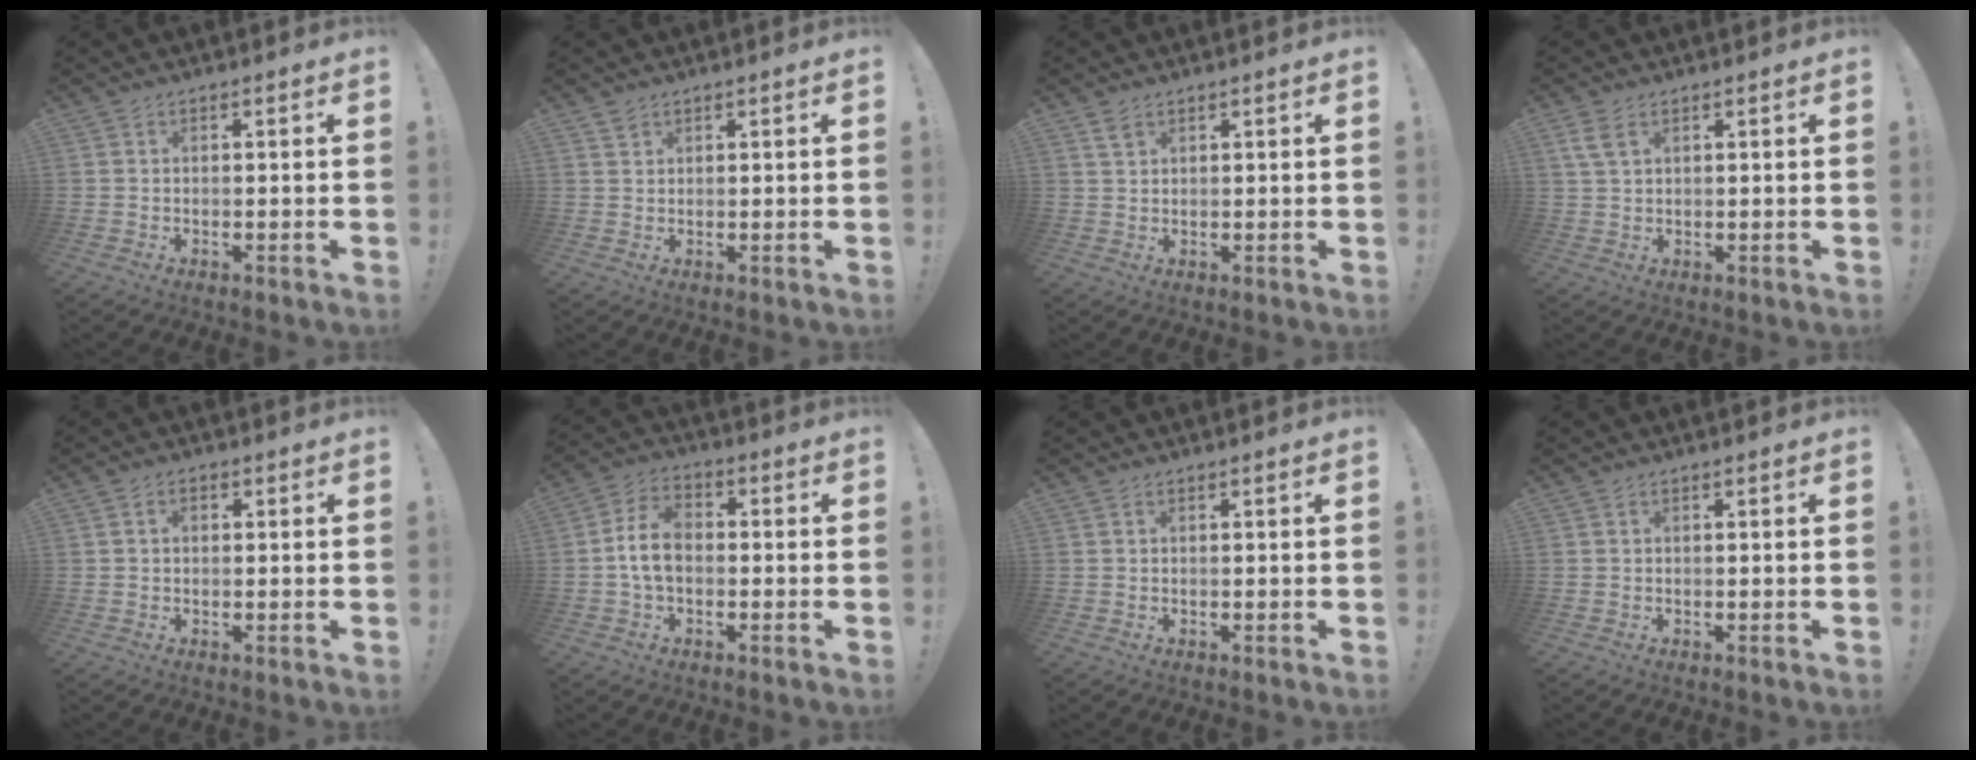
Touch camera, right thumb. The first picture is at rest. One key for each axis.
{"total": 1.6, "fx": 1.3, "fy": 0.8, "fz": 0.4, "tx": 0.003, "ty": -0.009, "tz": 0.023}
{"total": 2.3, "fx": 1.5, "fy": 1.1, "fz": 1.3, "tx": -0.016, "ty": -0.007, "tz": 0.027}
{"total": 4.4, "fx": 2.3, "fy": 2.3, "fz": 3.0, "tx": -0.058, "ty": -0.004, "tz": 0.045}
{"total": 1.7, "fx": 0.1, "fy": 1.3, "fz": 1.2, "tx": -0.018, "ty": 0.004, "tz": 0.001}
{"total": 8.9, "fx": -0.9, "fy": 5.9, "fz": 6.6, "tx": -0.135, "ty": 0.014, "tz": -0.013}
{"total": 0.0}
{"total": 0.0}